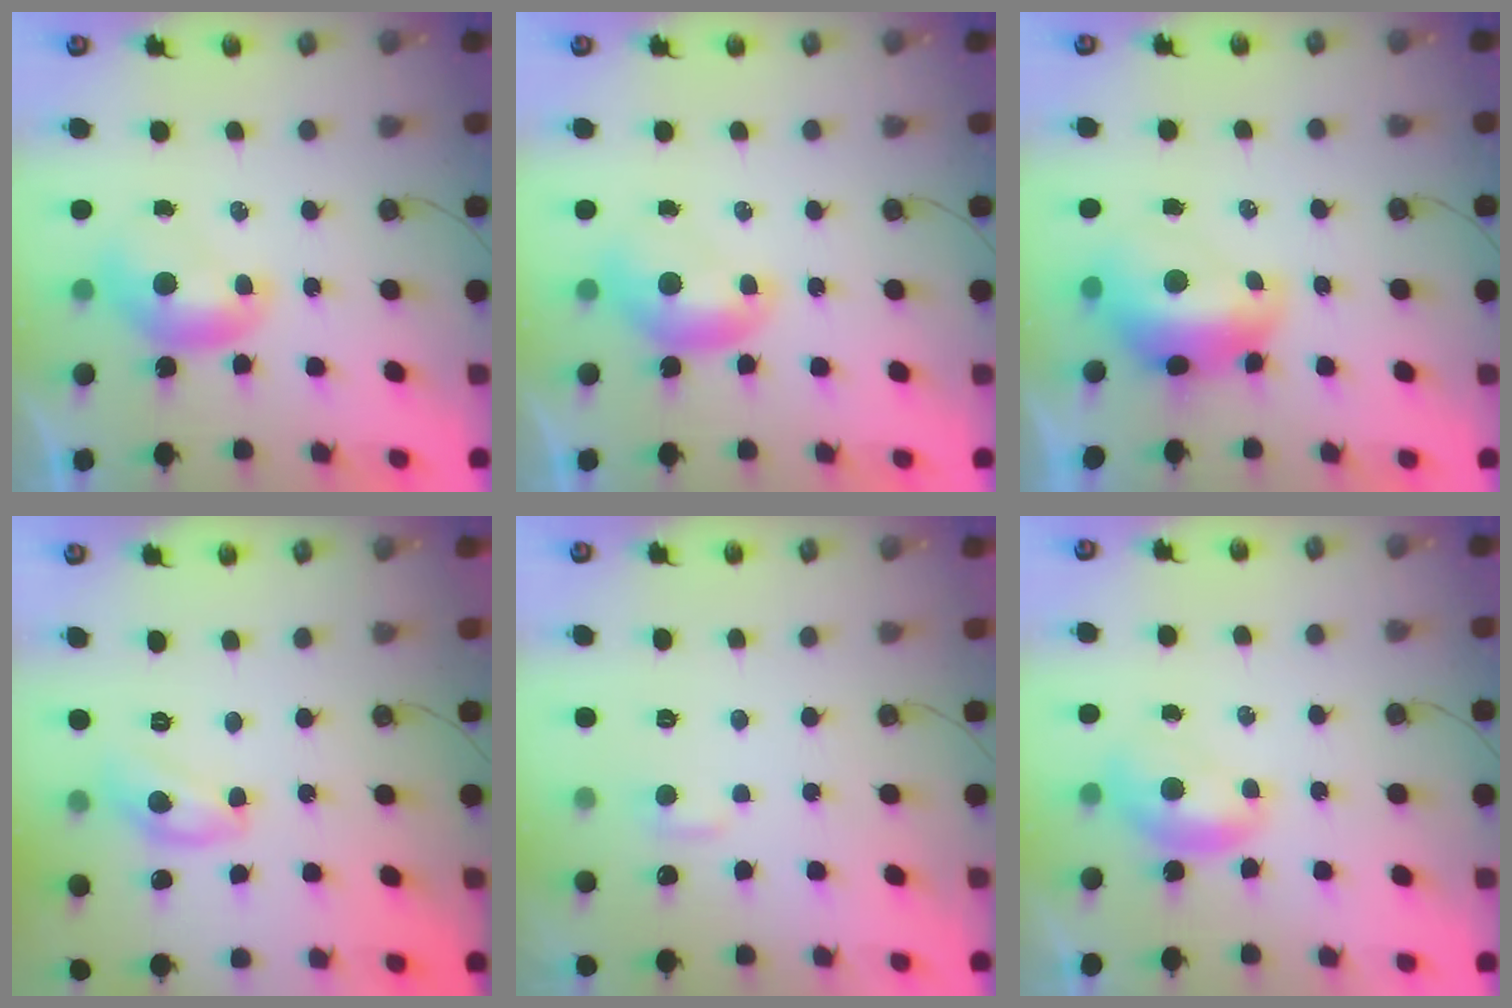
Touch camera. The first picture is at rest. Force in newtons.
{"total": 0.0}
{"total": 2.9, "press": 2.8, "slide": 0.7}
{"total": 8.2, "press": 8.2, "slide": 0.5}
{"total": 2.4, "press": 2.3, "slide": 0.5}
{"total": 1.1, "press": 0.8, "slide": 0.8}